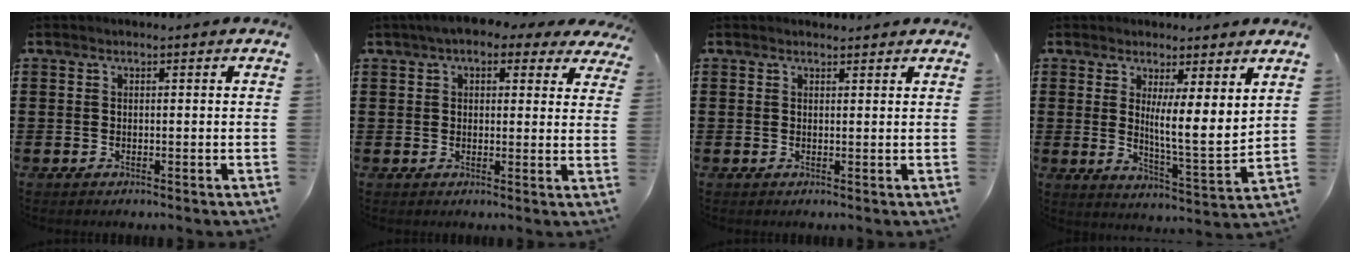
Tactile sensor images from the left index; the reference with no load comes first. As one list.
[{"total": 4.6, "force": [3.3, 1.7, 2.6], "torque": [-0.062, 0.004, 0.059]}, {"total": 0.9, "force": [0.9, 0.2, 0.0], "torque": [-0.003, 0.002, 0.018]}, {"total": 6.2, "force": [3.3, 0.5, 5.2], "torque": [-0.092, -0.033, 0.051]}]